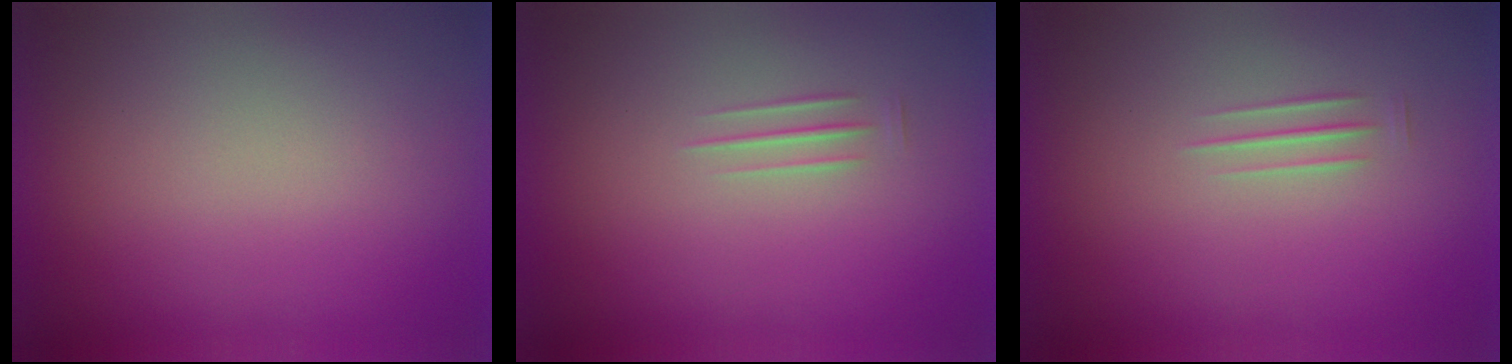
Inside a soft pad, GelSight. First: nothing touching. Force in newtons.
{"total": 1.7}
{"total": 1.4}